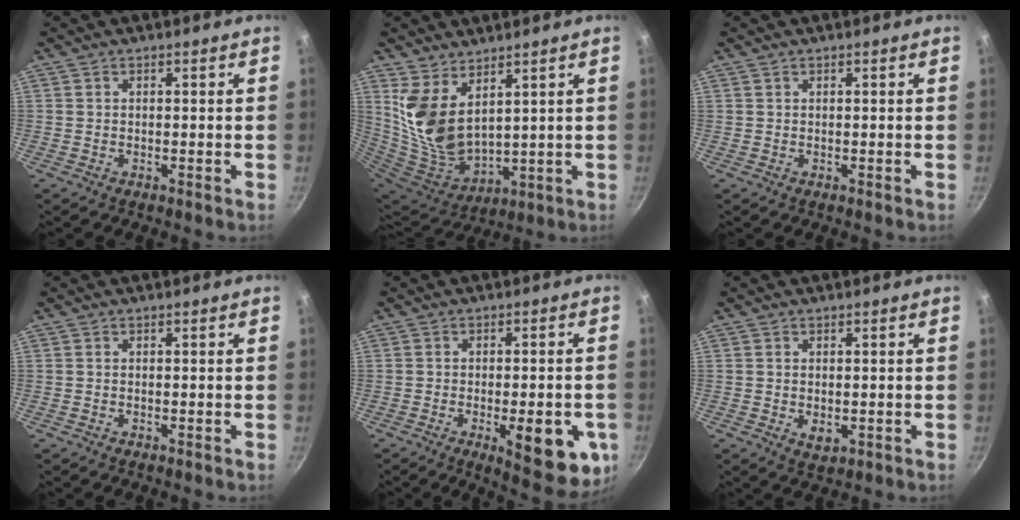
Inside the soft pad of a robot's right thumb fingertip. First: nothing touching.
{"total": 12.6, "force": [6.1, 6.8, 8.7], "torque": [-0.164, -0.068, 0.139]}
{"total": 0.0}
{"total": 0.0}
{"total": 14.8, "force": [-4.6, 5.5, 12.9], "torque": [-0.127, -0.001, -0.053]}
{"total": 3.1, "force": [-0.3, 2.0, 2.3], "torque": [-0.036, -0.009, -0.002]}